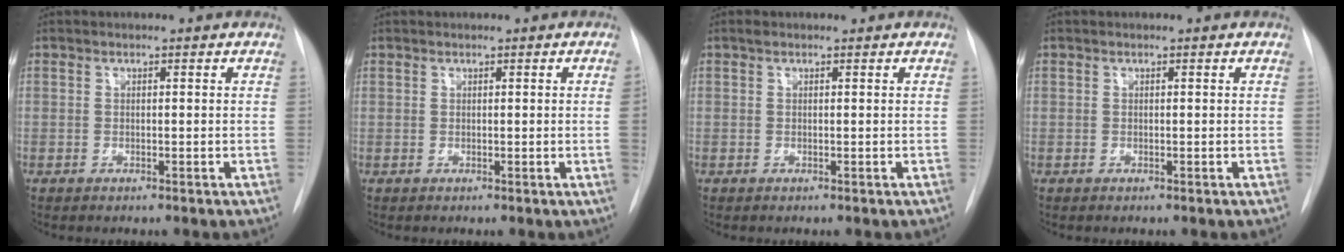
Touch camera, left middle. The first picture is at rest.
{"total": 1.0, "force": [0.1, -0.5, 0.9], "torque": [-0.011, -0.003, 0.001]}
{"total": 0.7, "force": [0.6, 0.3, 0.3], "torque": [-0.010, 0.014, 0.010]}
{"total": 0.0}